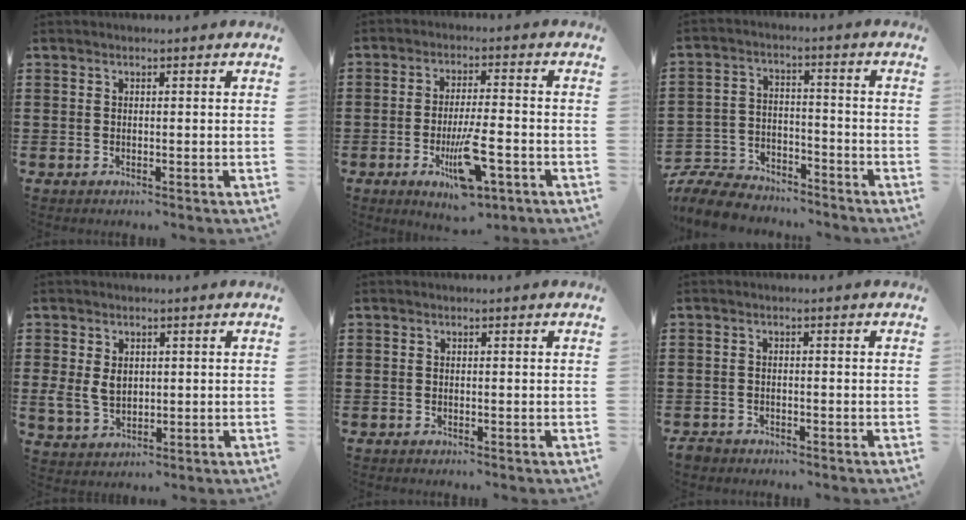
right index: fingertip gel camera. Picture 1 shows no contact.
{"total": 9.3, "force": [-3.9, 2.6, 8.0], "torque": [-0.151, -0.005, -0.066]}
{"total": 8.7, "force": [-8.4, 2.0, 1.6], "torque": [-0.044, 0.020, -0.168]}
{"total": 4.3, "force": [0.4, 3.3, 2.8], "torque": [-0.077, 0.005, 0.003]}
{"total": 0.0}
{"total": 1.7, "force": [-1.5, 0.6, 0.1], "torque": [-0.014, 0.001, -0.036]}